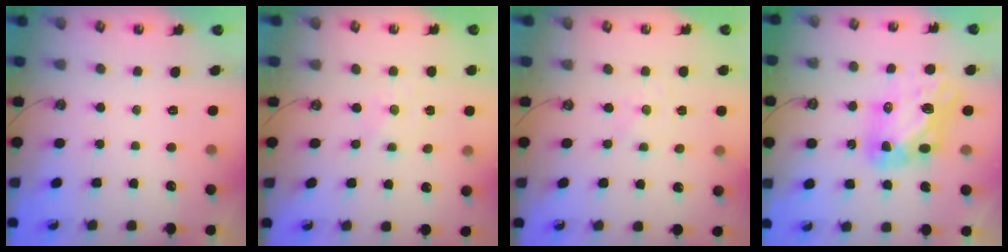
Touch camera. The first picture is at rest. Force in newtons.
{"total": 0.0}
{"total": 0.0}
{"total": 11.5, "press": 11.5, "slide": 1.1}